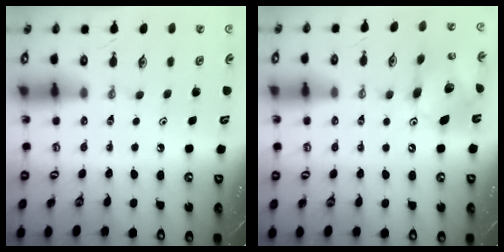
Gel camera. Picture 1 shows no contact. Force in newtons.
{"total": 12.5, "press": 12.5, "slide": 1.3}